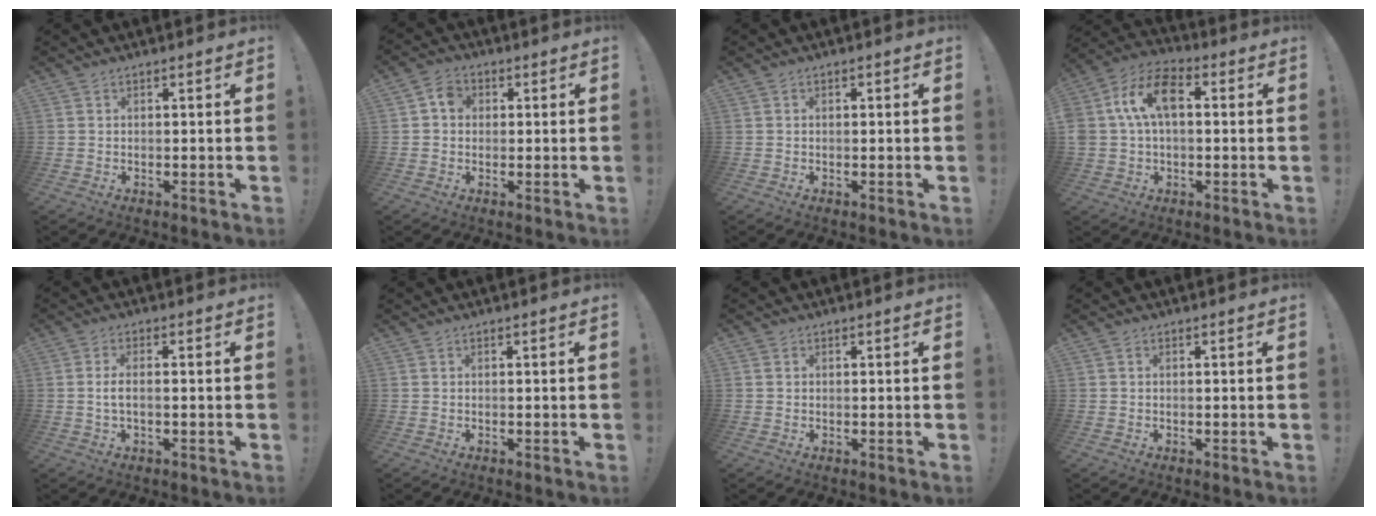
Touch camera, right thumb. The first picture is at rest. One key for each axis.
{"total": 4.6, "fx": 0.7, "fy": 3.9, "fz": 2.4, "tx": -0.033, "ty": 0.008, "tz": 0.012}
{"total": 0.5, "fx": 0.1, "fy": 0.4, "fz": 0.3, "tx": -0.002, "ty": 0.001, "tz": 0.000}
{"total": 13.1, "fx": 2.8, "fy": 8.4, "fz": 9.6, "tx": -0.177, "ty": 0.015, "tz": 0.054}
{"total": 3.8, "fx": -0.4, "fy": 1.2, "fz": 3.5, "tx": -0.062, "ty": -0.002, "tz": -0.009}
{"total": 0.0}
{"total": 0.8, "fx": 0.3, "fy": 0.7, "fz": -0.2, "tx": 0.004, "ty": 0.001, "tz": 0.007}
{"total": 0.0}